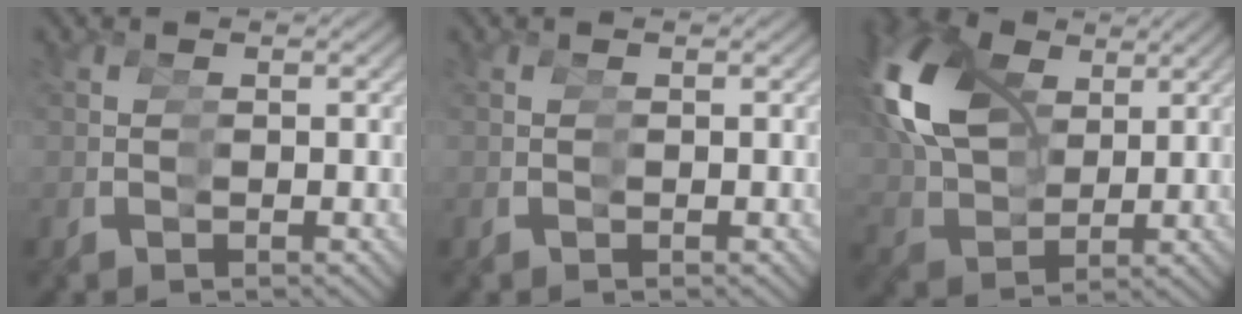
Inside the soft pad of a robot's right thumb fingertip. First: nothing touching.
{"total": 0.0}
{"total": 11.8, "force": [4.6, 8.2, 7.1], "torque": [-0.158, 0.008, 0.068]}